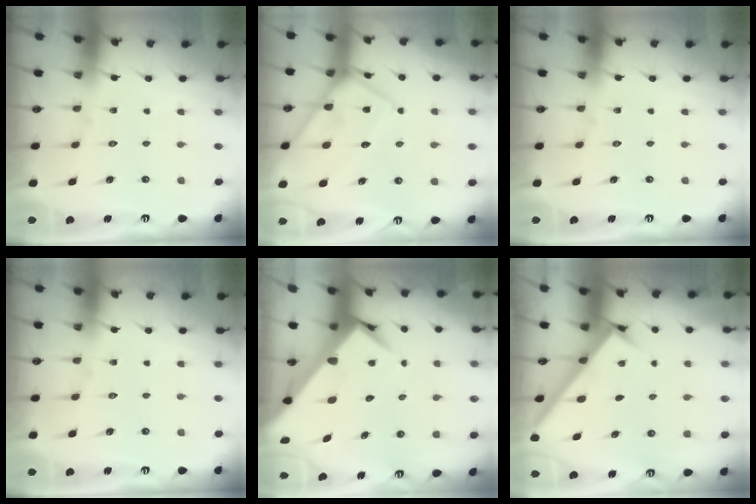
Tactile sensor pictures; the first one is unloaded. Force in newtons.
{"total": 10.3, "press": 10.2, "slide": 0.9}
{"total": 0.0}
{"total": 0.0}
{"total": 6.0, "press": 6.0, "slide": 0.5}
{"total": 2.8, "press": 2.8, "slide": 0.4}